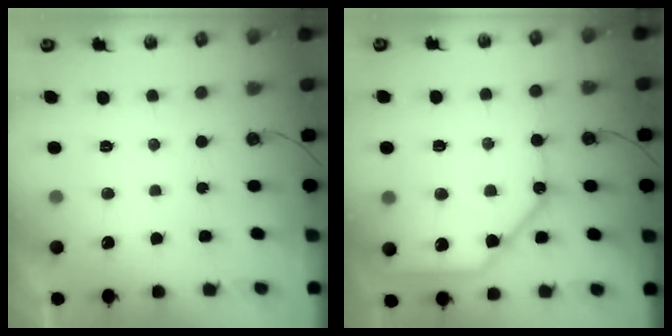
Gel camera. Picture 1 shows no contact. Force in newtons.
{"total": 15.4, "press": 15.2, "slide": 2.2}